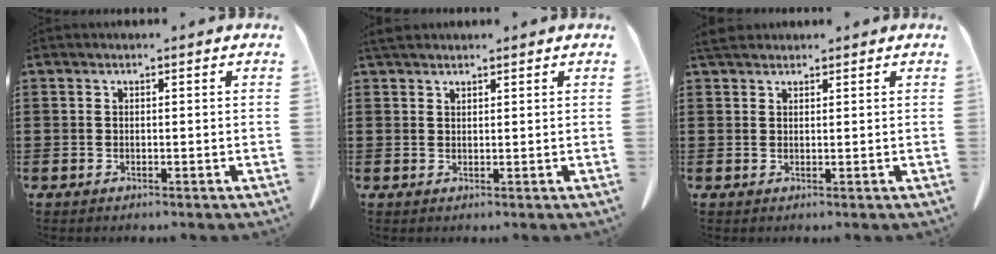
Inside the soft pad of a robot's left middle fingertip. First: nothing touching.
{"total": 1.9, "force": [1.7, 0.5, 0.6], "torque": [-0.018, 0.001, 0.035]}
{"total": 2.6, "force": [2.2, 0.9, 1.0], "torque": [-0.028, 0.004, 0.045]}